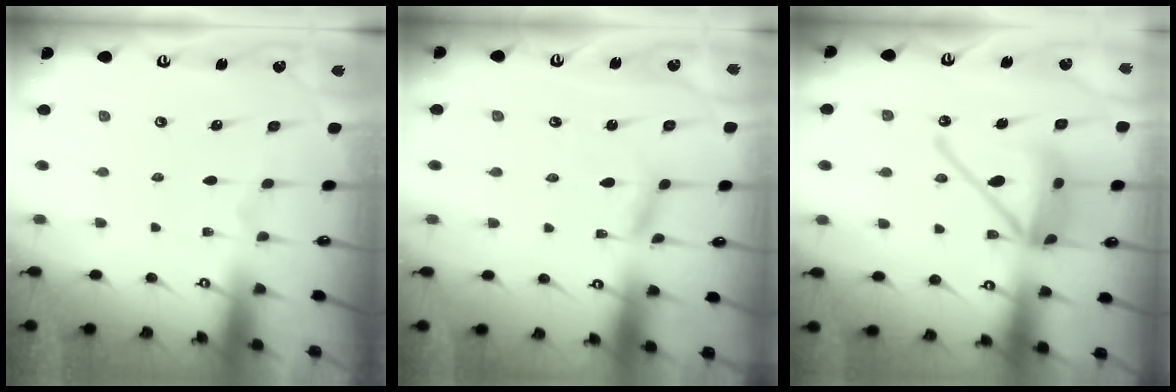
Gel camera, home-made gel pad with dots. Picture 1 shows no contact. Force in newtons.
{"total": 3.4, "press": 3.4, "slide": 0.3}
{"total": 16.2, "press": 16.1, "slide": 2.2}